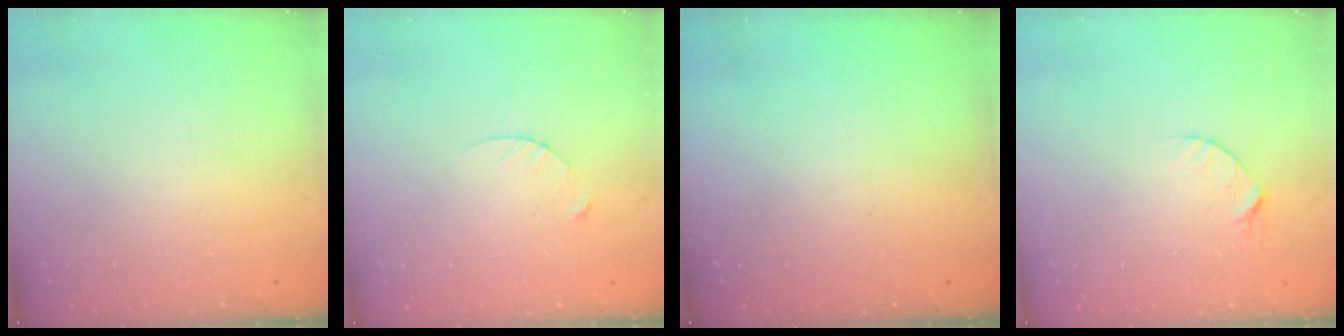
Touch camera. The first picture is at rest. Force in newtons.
{"total": 3.3, "press": 3.3, "slide": 0.4}
{"total": 0.0}
{"total": 5.0, "press": 4.9, "slide": 0.7}